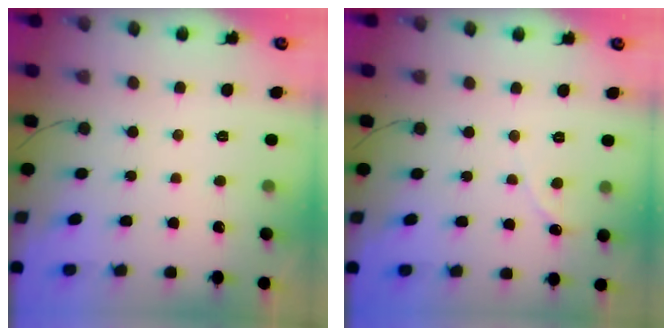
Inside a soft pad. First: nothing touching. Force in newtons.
{"total": 0.0}